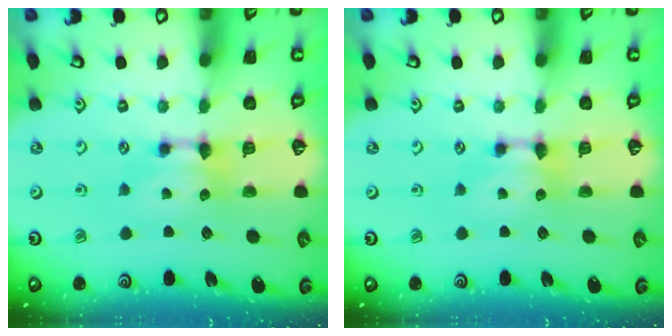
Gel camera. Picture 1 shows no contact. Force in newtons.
{"total": 0.0}